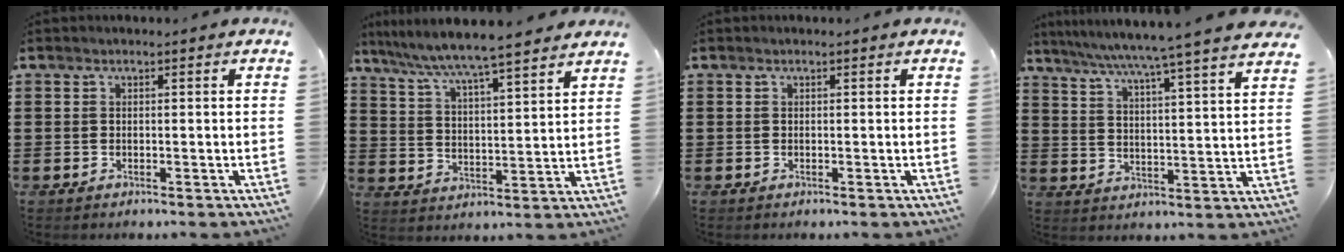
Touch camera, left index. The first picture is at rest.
{"total": 6.0, "force": [5.6, -0.5, 2.2], "torque": [-0.068, -0.036, 0.091]}
{"total": 0.0}
{"total": 6.4, "force": [5.5, -1.5, 2.7], "torque": [-0.075, -0.045, 0.087]}